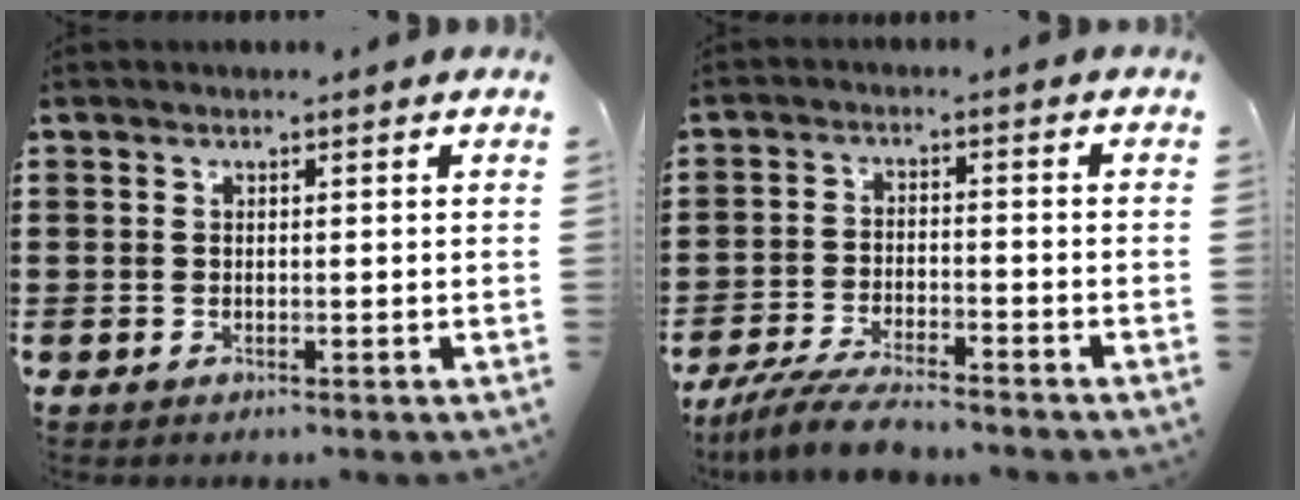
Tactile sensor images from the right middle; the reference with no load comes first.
{"total": 6.0, "force": [-5.5, 0.5, 2.5], "torque": [-0.059, -0.008, -0.105]}